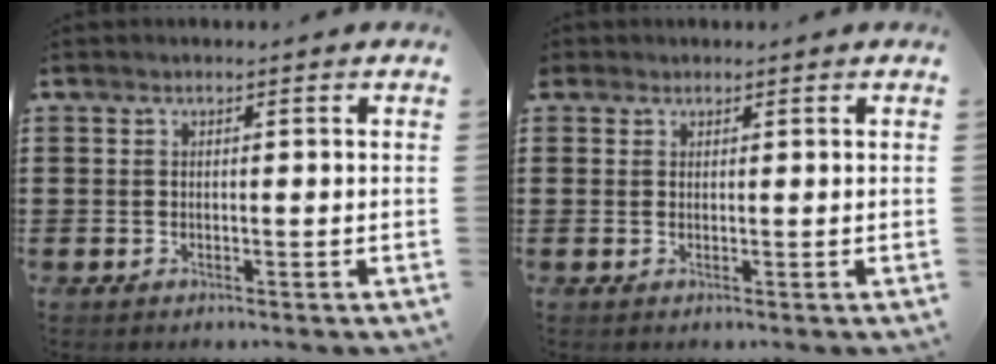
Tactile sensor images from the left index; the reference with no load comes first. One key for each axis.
{"total": 0.9, "fx": 0.7, "fy": 0.6, "fz": 0.1, "tx": -0.004, "ty": 0.003, "tz": 0.014}